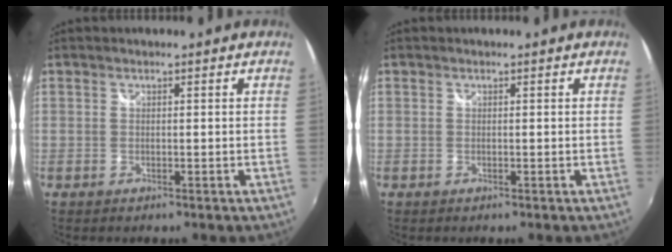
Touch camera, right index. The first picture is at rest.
{"total": 0.0}